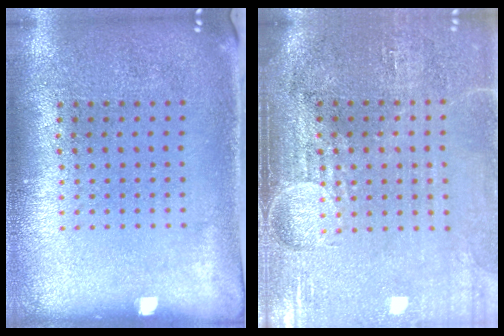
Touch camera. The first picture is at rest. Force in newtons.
{"total": 4.5, "press": 3.8, "slide": 2.4}